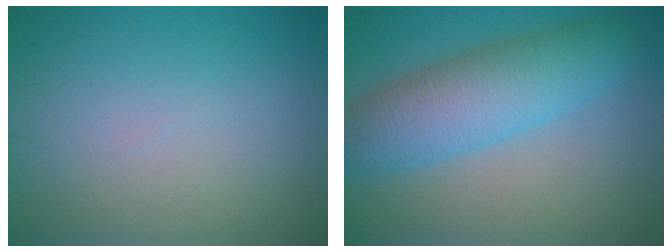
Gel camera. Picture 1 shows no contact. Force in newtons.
{"total": 7.0, "press": 7.0, "slide": 0.1}